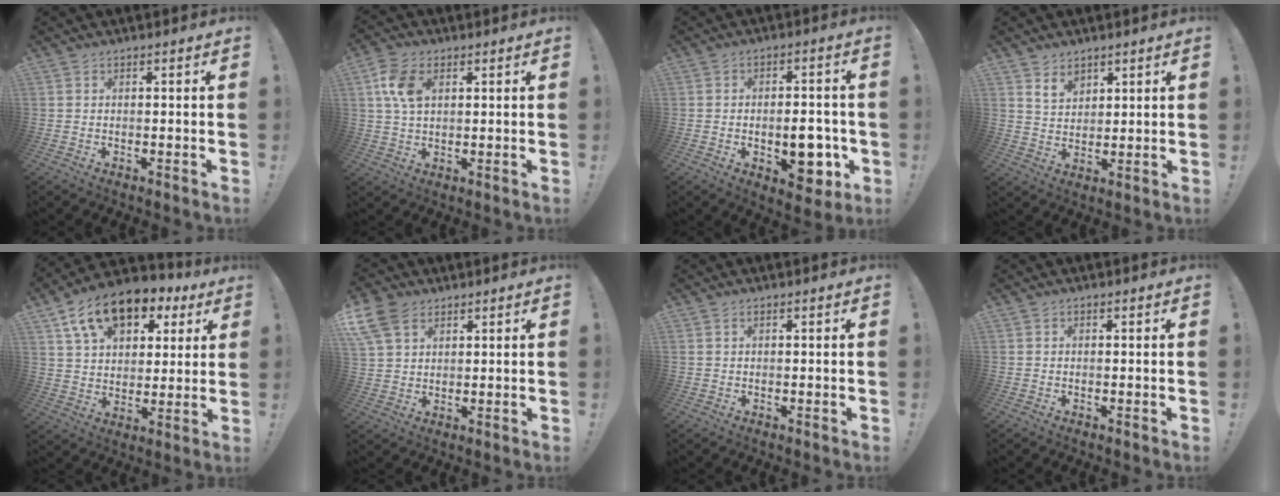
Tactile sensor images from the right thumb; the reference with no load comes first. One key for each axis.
{"total": 8.9, "fx": 3.0, "fy": 5.5, "fz": 6.4, "tx": -0.130, "ty": -0.001, "tz": 0.054}
{"total": 11.0, "fx": -3.6, "fy": 6.4, "fz": 8.2, "tx": -0.085, "ty": 0.015, "tz": -0.051}
{"total": 6.2, "fx": 4.4, "fy": 3.8, "fz": 2.0, "tx": -0.036, "ty": -0.022, "tz": 0.083}
{"total": 15.8, "fx": 8.9, "fy": 9.8, "fz": 8.7, "tx": -0.146, "ty": -0.042, "tz": 0.164}
{"total": 10.2, "fx": 5.6, "fy": 6.7, "fz": 5.4, "tx": -0.115, "ty": -0.017, "tz": 0.111}
{"total": 0.9, "fx": 0.5, "fy": 0.5, "fz": 0.5, "tx": -0.018, "ty": 0.004, "tz": 0.011}
{"total": 0.0}